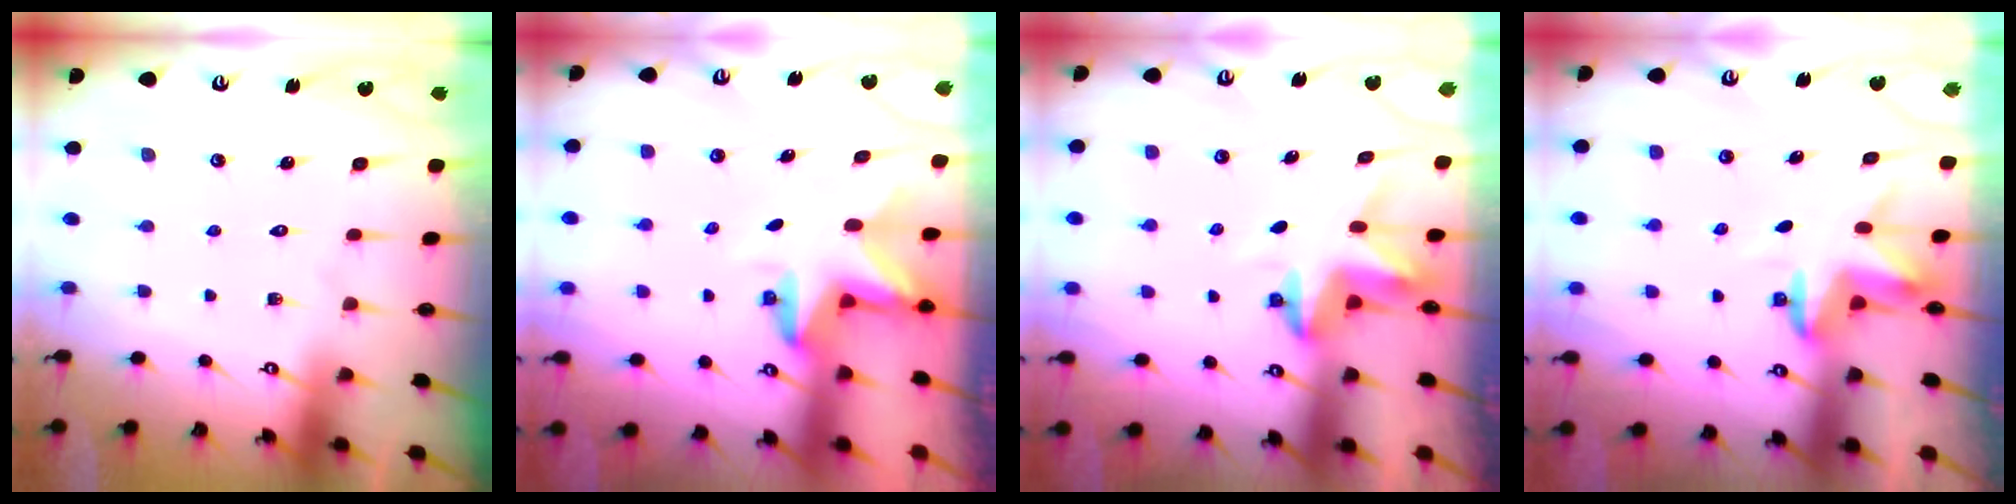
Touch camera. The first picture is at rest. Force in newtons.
{"total": 2.8, "press": 2.8, "slide": 0.2}
{"total": 3.8, "press": 3.8, "slide": 0.4}
{"total": 3.7, "press": 3.7, "slide": 0.2}